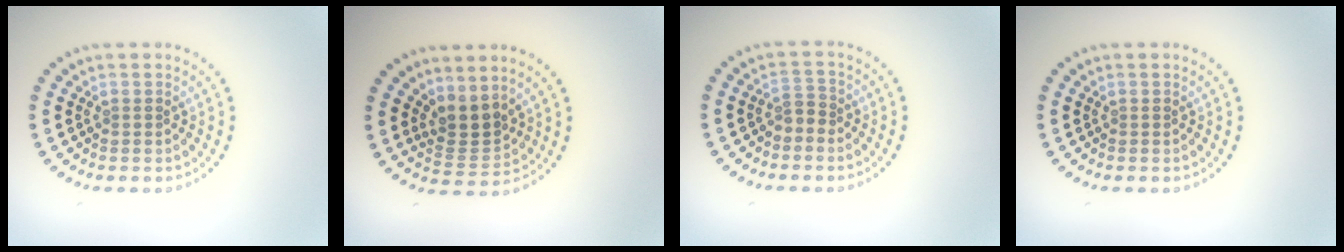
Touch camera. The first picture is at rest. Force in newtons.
{"total": 2.9, "press": 2.1, "slide": 2.0}
{"total": 1.3, "press": 0.9, "slide": 0.8}
{"total": 0.0}